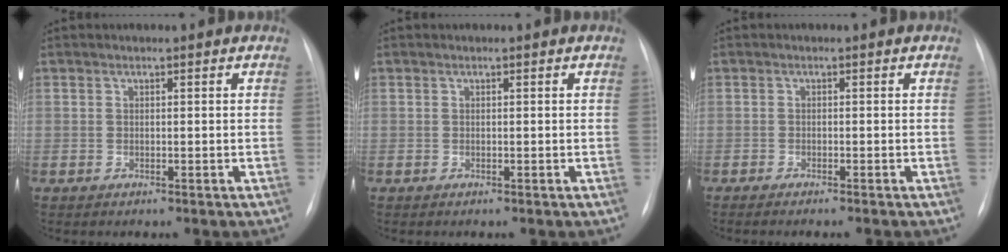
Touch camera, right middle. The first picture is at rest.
{"total": 0.0}
{"total": 2.8, "force": [-2.4, -0.3, 1.5], "torque": [-0.015, 0.000, -0.029]}